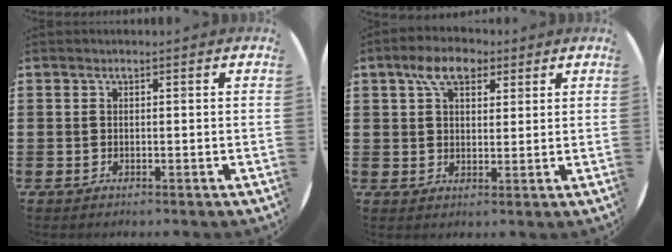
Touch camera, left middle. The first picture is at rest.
{"total": 6.1, "force": [3.9, 3.4, 3.3], "torque": [-0.061, 0.007, 0.068]}